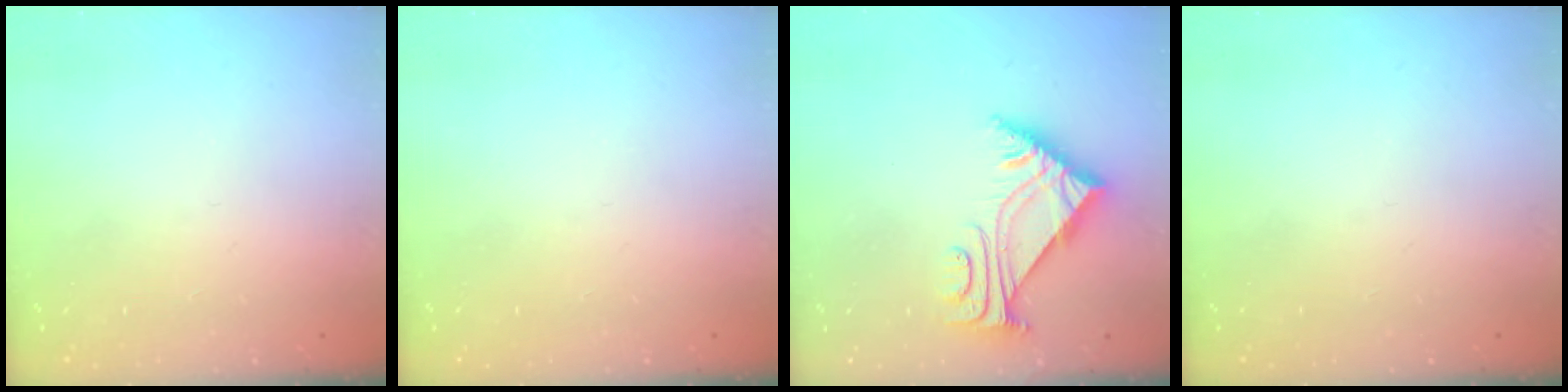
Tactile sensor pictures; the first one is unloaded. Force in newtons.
{"total": 0.0}
{"total": 5.5, "press": 5.4, "slide": 0.8}
{"total": 0.0}